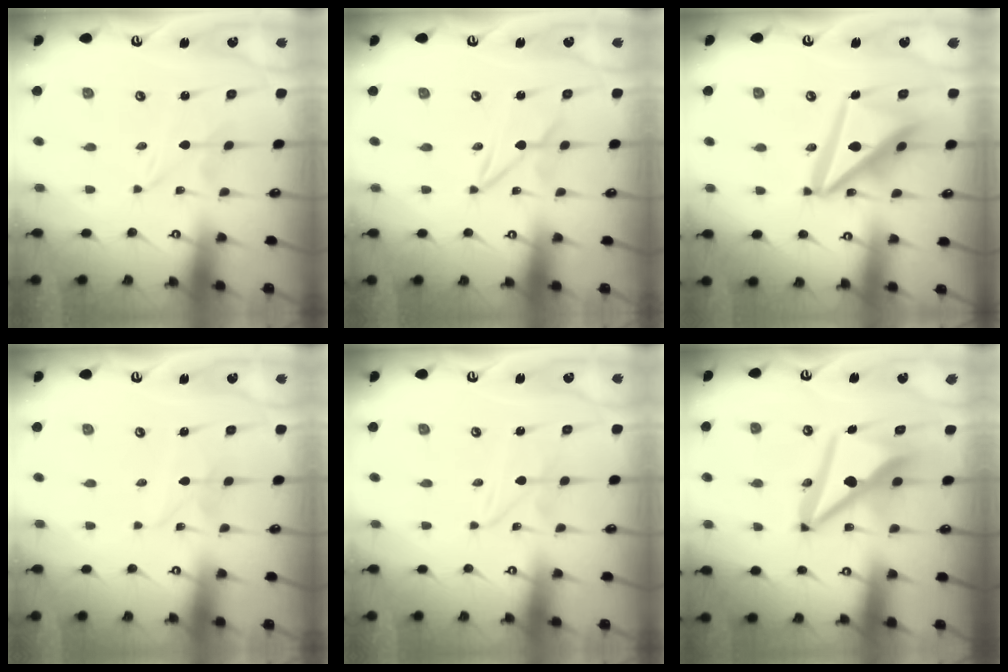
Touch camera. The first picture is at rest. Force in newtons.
{"total": 2.0, "press": 2.0, "slide": 0.1}
{"total": 18.9, "press": 18.7, "slide": 2.2}
{"total": 2.7, "press": 2.7, "slide": 0.2}
{"total": 2.2, "press": 2.2, "slide": 0.1}
{"total": 12.5, "press": 12.4, "slide": 1.5}